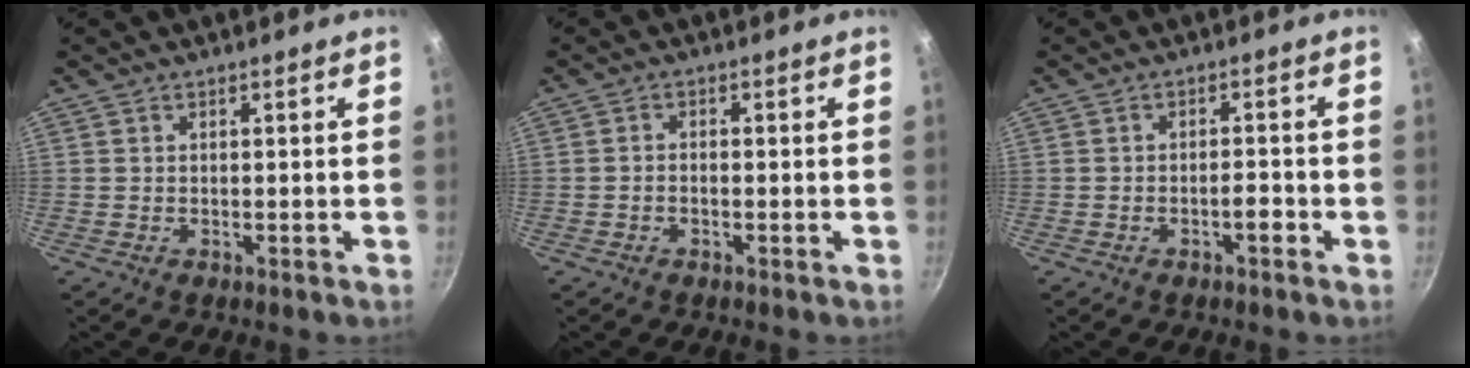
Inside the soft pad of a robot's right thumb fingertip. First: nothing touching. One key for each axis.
{"total": 1.3, "fx": -0.6, "fy": 0.7, "fz": 0.8, "tx": -0.016, "ty": 0.010, "tz": -0.014}
{"total": 2.4, "fx": -1.3, "fy": 0.9, "fz": 1.8, "tx": -0.022, "ty": 0.015, "tz": -0.022}